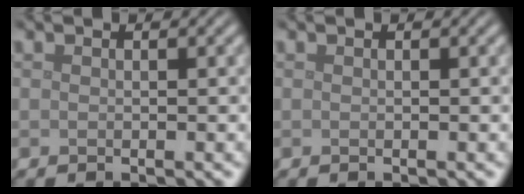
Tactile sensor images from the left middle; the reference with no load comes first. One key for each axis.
{"total": 0.0}